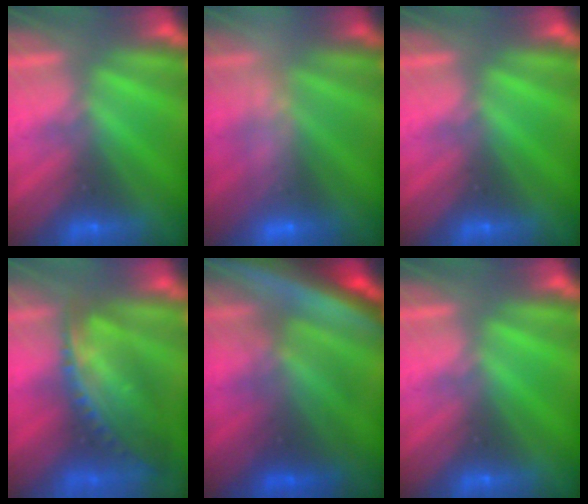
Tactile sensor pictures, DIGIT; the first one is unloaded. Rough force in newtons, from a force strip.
{"total": 2.4}
{"total": 0.0}
{"total": 8.1}
{"total": 6.9}
{"total": 0.0}